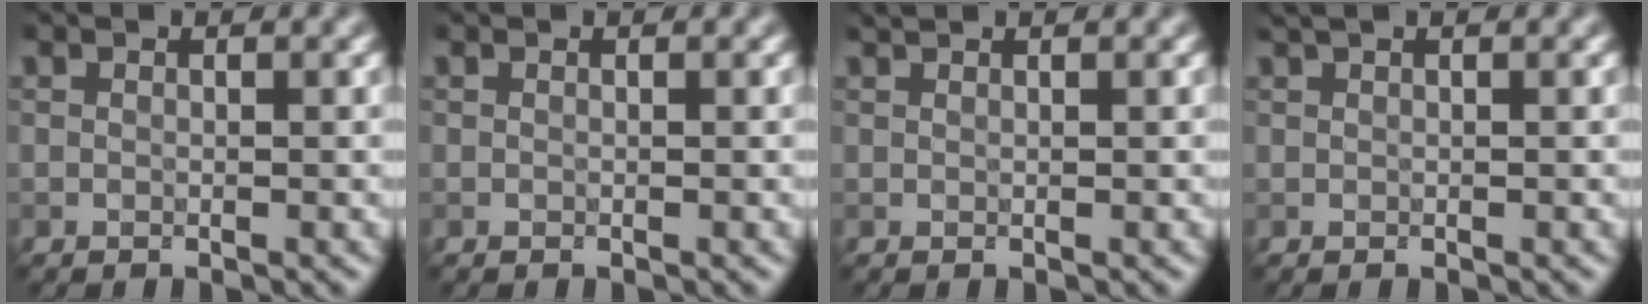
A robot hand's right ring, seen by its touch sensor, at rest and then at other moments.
{"total": 0.0}
{"total": 1.2, "force": [1.0, 0.3, 0.5], "torque": [0.001, 0.003, 0.008]}
{"total": 2.4, "force": [1.6, 1.0, 1.5], "torque": [-0.008, 0.008, 0.006]}